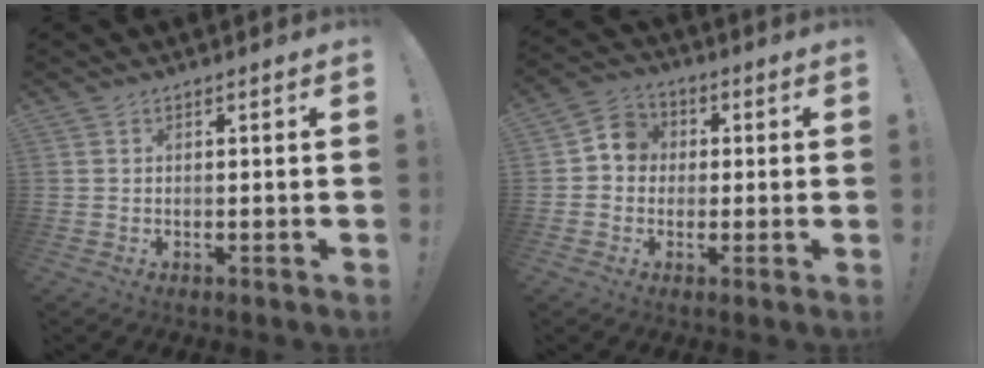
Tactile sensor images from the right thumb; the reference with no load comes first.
{"total": 7.0, "force": [0.3, 6.4, 2.8], "torque": [-0.035, 0.013, 0.008]}